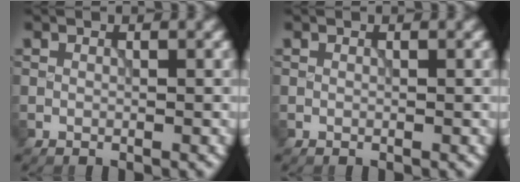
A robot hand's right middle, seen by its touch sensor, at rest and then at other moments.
{"total": 0.0}